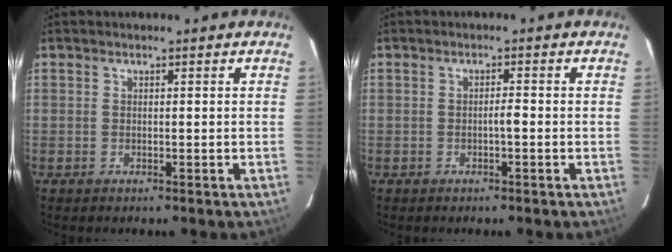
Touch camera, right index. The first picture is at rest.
{"total": 1.3, "force": [-0.5, 0.1, 1.2], "torque": [-0.018, 0.002, -0.009]}